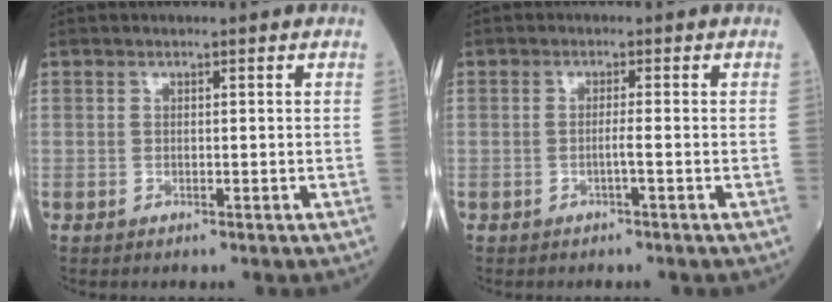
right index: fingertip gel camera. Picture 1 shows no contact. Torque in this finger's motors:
{"motor_torque": [-0.14, 0.13, -0.04, 0.00]}